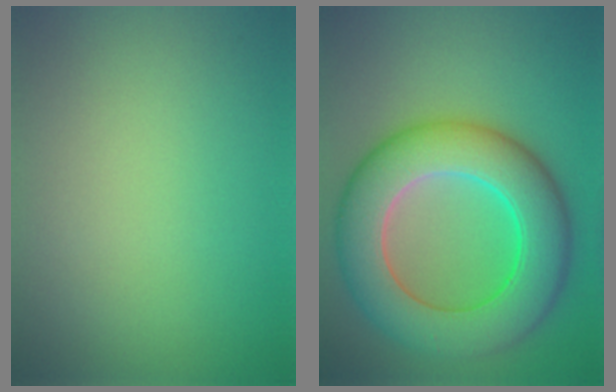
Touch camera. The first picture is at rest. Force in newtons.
{"total": 10.5, "press": 10.5, "slide": 0.1}